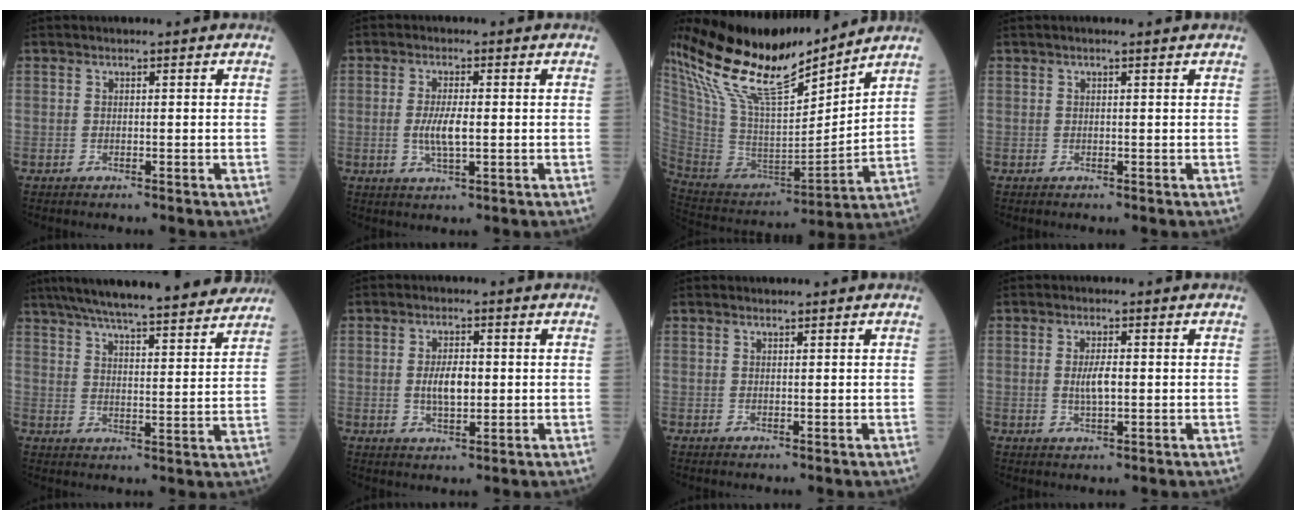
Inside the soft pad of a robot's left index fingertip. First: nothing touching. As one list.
[{"total": 4.3, "force": [-0.3, 0.9, 4.2], "torque": [-0.091, -0.006, -0.005]}, {"total": 22.5, "force": [17.9, 3.7, 13.1], "torque": [-0.258, 0.005, 0.336]}, {"total": 1.0, "force": [0.8, -0.1, 0.6], "torque": [-0.012, 0.007, 0.014]}, {"total": 24.9, "force": [21.9, 2.8, 11.6], "torque": [-0.183, 0.006, 0.295]}, {"total": 4.5, "force": [0.1, 1.9, 4.1], "torque": [-0.083, 0.002, 0.004]}, {"total": 0.5, "force": [0.5, 0.1, 0.1], "torque": [-0.011, 0.005, 0.011]}, {"total": 3.2, "force": [0.0, 0.8, 3.1], "torque": [-0.063, -0.002, 0.002]}]